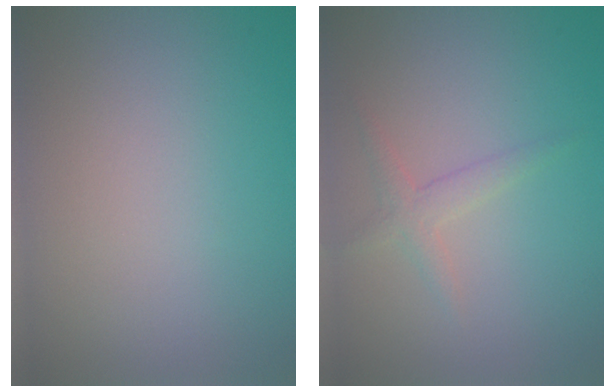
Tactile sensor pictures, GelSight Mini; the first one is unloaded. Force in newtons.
{"total": 1.7, "press": 1.7, "slide": 0.1}